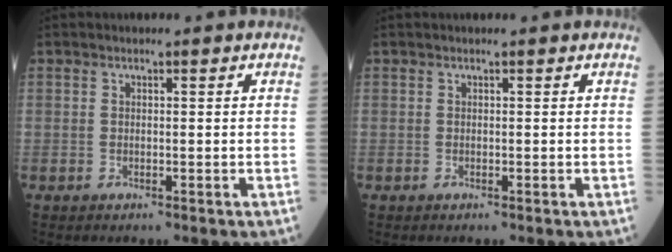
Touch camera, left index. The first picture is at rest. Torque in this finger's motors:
{"motor_torque": [-0.13, 0.31, 0.00, 0.00]}